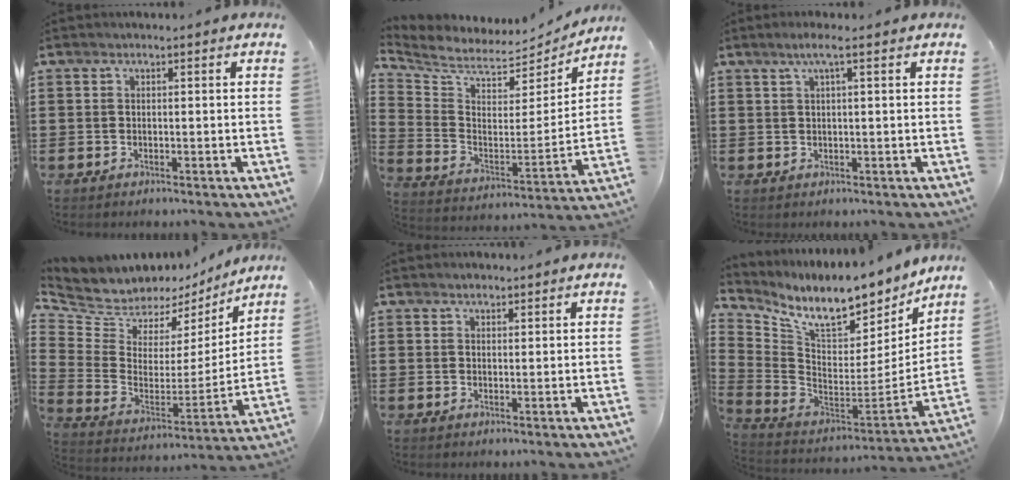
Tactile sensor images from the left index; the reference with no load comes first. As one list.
[{"total": 6.0, "force": [5.7, 1.7, 1.1], "torque": [-0.058, -0.054, 0.096]}, {"total": 2.4, "force": [1.2, 0.1, 2.1], "torque": [-0.043, 0.002, 0.020]}, {"total": 7.1, "force": [6.6, 2.6, -0.2], "torque": [-0.046, -0.061, 0.118]}, {"total": 1.3, "force": [1.2, 0.5, 0.1], "torque": [-0.004, 0.004, 0.023]}, {"total": 10.5, "force": [8.5, 2.4, 5.6], "torque": [-0.132, -0.074, 0.144]}]